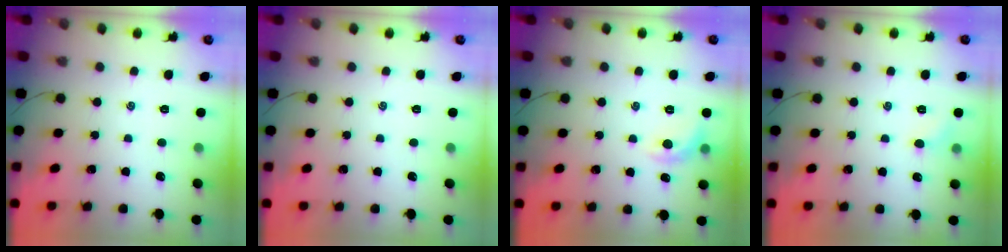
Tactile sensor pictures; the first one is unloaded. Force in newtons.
{"total": 0.0}
{"total": 6.5, "press": 6.4, "slide": 0.8}
{"total": 3.8, "press": 3.6, "slide": 1.2}